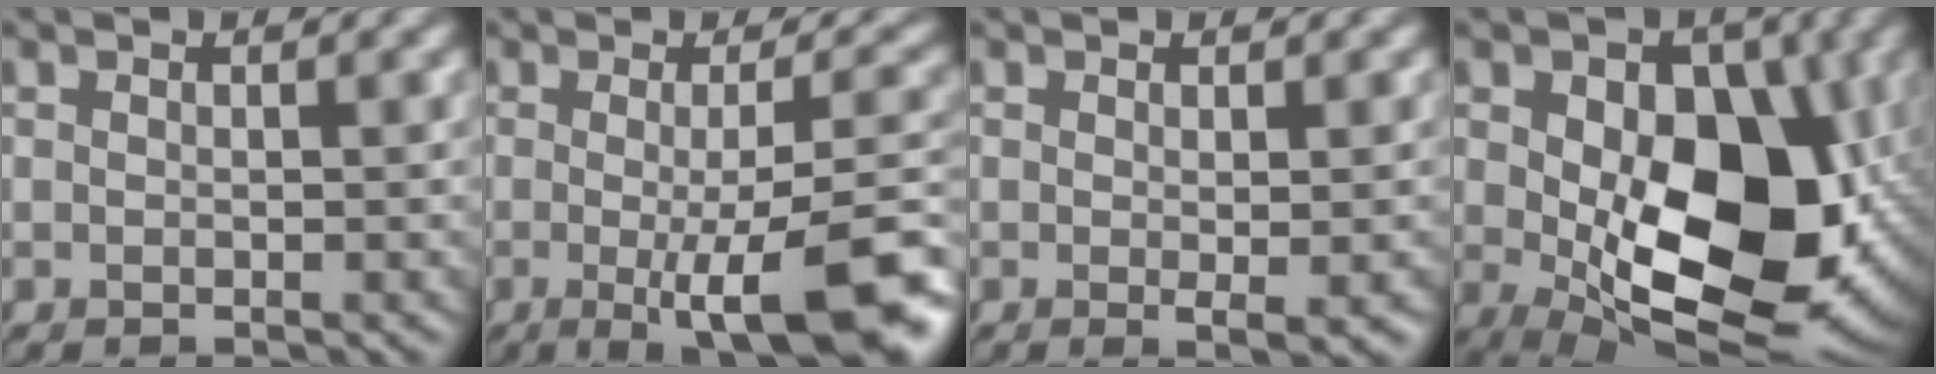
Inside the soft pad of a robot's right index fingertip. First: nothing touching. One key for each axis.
{"total": 11.4, "fx": -2.9, "fy": 2.6, "fz": 10.7, "tx": -0.124, "ty": -0.010, "tz": -0.038}
{"total": 1.7, "fx": -0.1, "fy": 0.1, "fz": 1.7, "tx": -0.025, "ty": -0.008, "tz": -0.002}
{"total": 15.8, "fx": -0.2, "fy": 9.8, "fz": 12.3, "tx": -0.157, "ty": -0.024, "tz": 0.006}